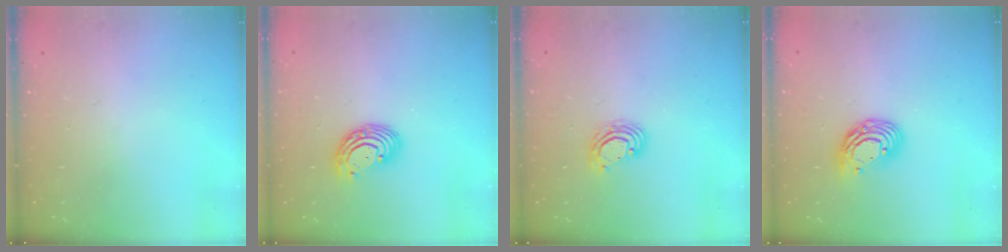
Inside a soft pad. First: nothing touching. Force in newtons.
{"total": 7.1, "press": 7.0, "slide": 1.3}
{"total": 5.1, "press": 5.1, "slide": 0.3}
{"total": 9.8, "press": 9.8, "slide": 0.9}